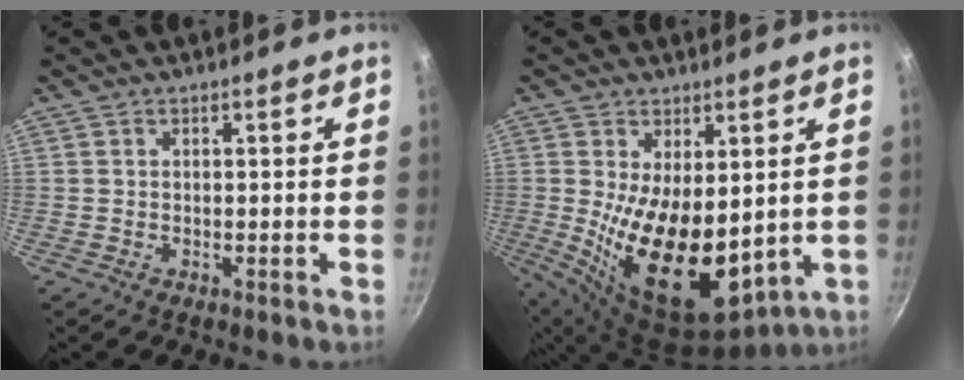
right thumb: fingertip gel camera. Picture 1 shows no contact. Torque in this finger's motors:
{"motor_torque": [-0.52, 1.84, 2.18, 0.48, 0.31]}